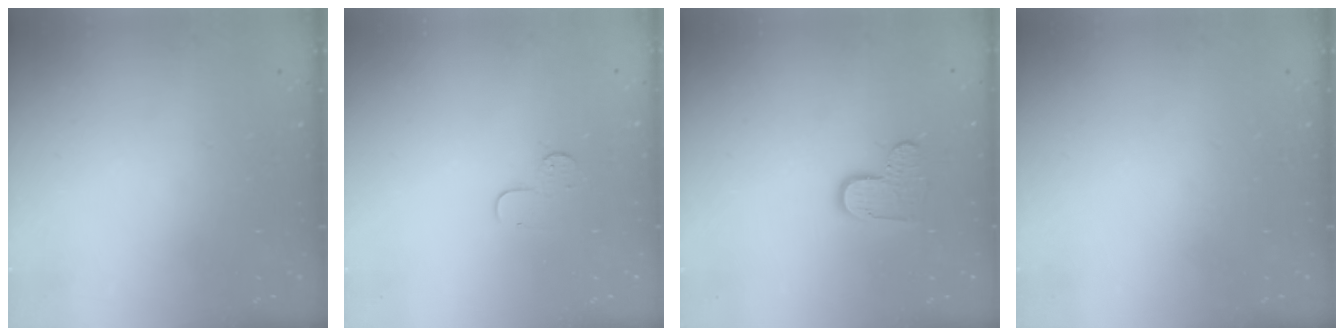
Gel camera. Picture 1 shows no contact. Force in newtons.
{"total": 4.3, "press": 4.3, "slide": 0.4}
{"total": 8.3, "press": 8.3, "slide": 0.5}
{"total": 0.0}